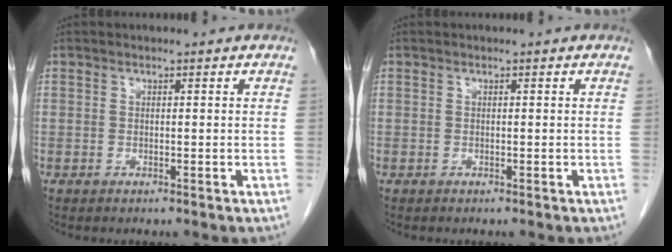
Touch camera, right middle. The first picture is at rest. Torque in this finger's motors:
{"motor_torque": [0.07, -0.24, -0.05, -0.01]}